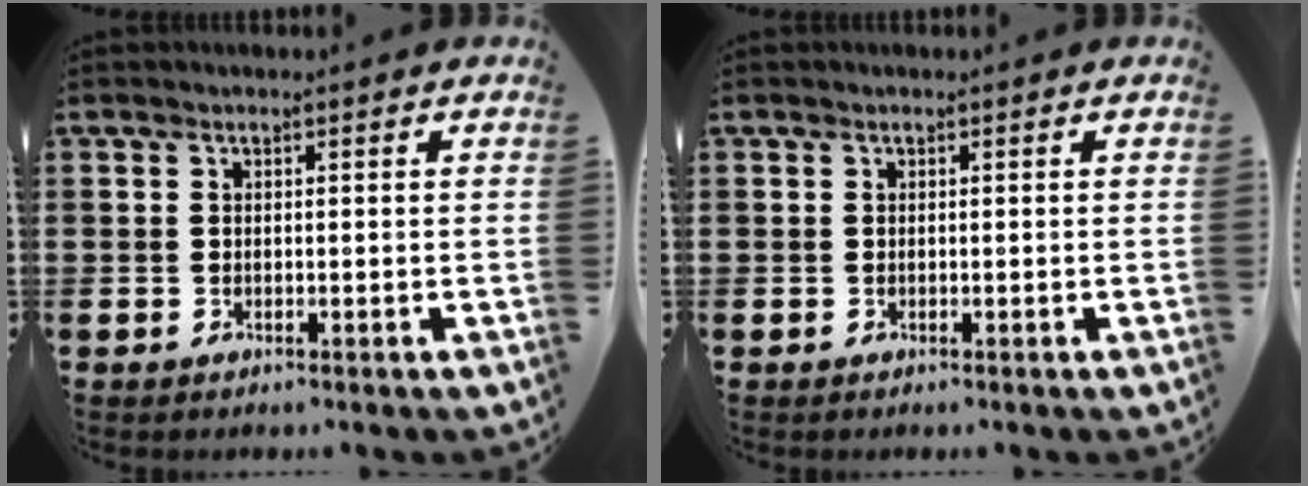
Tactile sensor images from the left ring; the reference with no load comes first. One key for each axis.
{"total": 0.0}